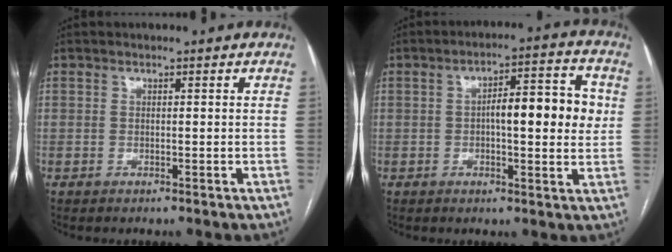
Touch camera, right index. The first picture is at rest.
{"total": 10.1, "force": [0.7, 2.7, 9.7], "torque": [-0.137, 0.025, 0.009]}